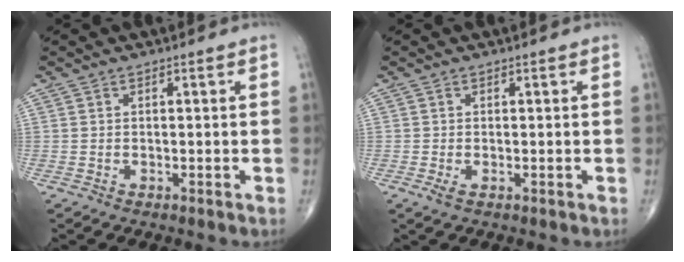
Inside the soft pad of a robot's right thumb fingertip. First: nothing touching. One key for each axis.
{"total": 0.9, "fx": -0.1, "fy": 0.4, "fz": 0.8, "tx": -0.016, "ty": -0.002, "tz": -0.001}